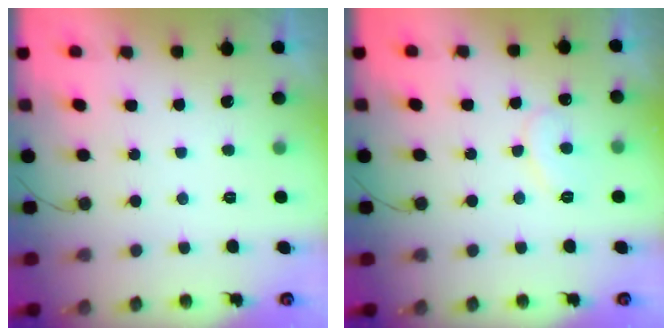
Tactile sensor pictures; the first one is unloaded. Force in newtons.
{"total": 8.2, "press": 8.2, "slide": 0.6}